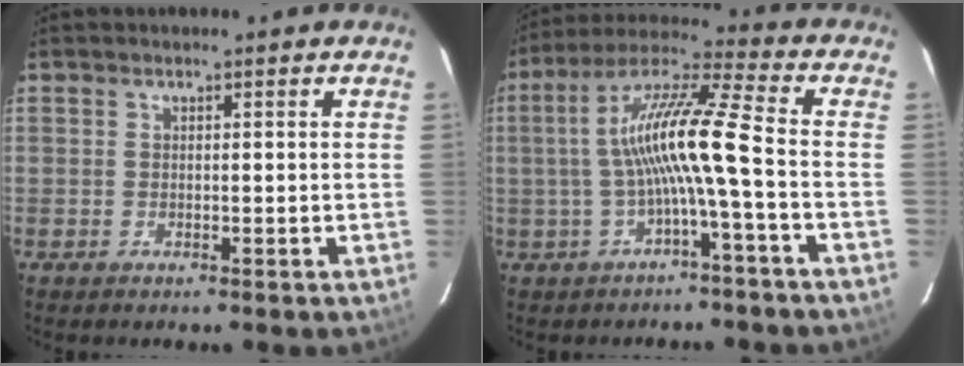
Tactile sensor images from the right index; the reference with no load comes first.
{"total": 12.1, "force": [-2.1, -0.3, 11.9], "torque": [-0.234, 0.016, -0.036]}